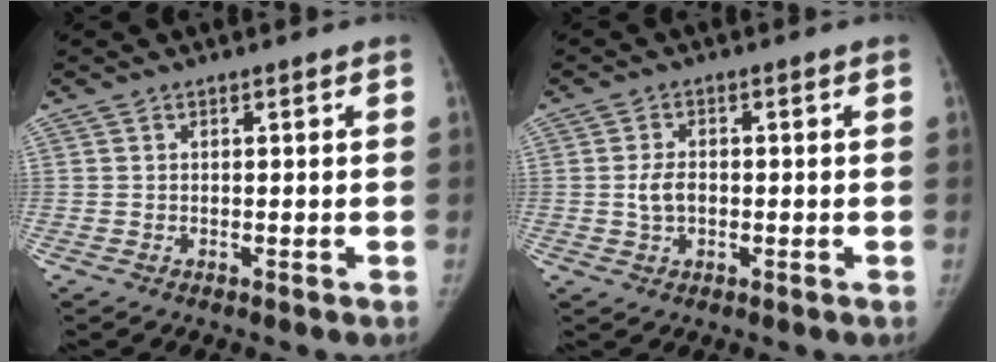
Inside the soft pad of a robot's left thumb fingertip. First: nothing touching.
{"total": 3.6, "force": [-0.3, 2.2, 2.8], "torque": [-0.055, 0.009, -0.005]}